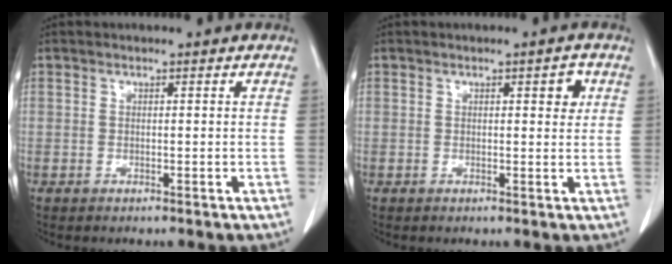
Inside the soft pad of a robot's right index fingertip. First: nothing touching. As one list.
[{"total": 2.3, "force": [0.9, 0.8, 2.0], "torque": [-0.023, 0.000, 0.010]}]